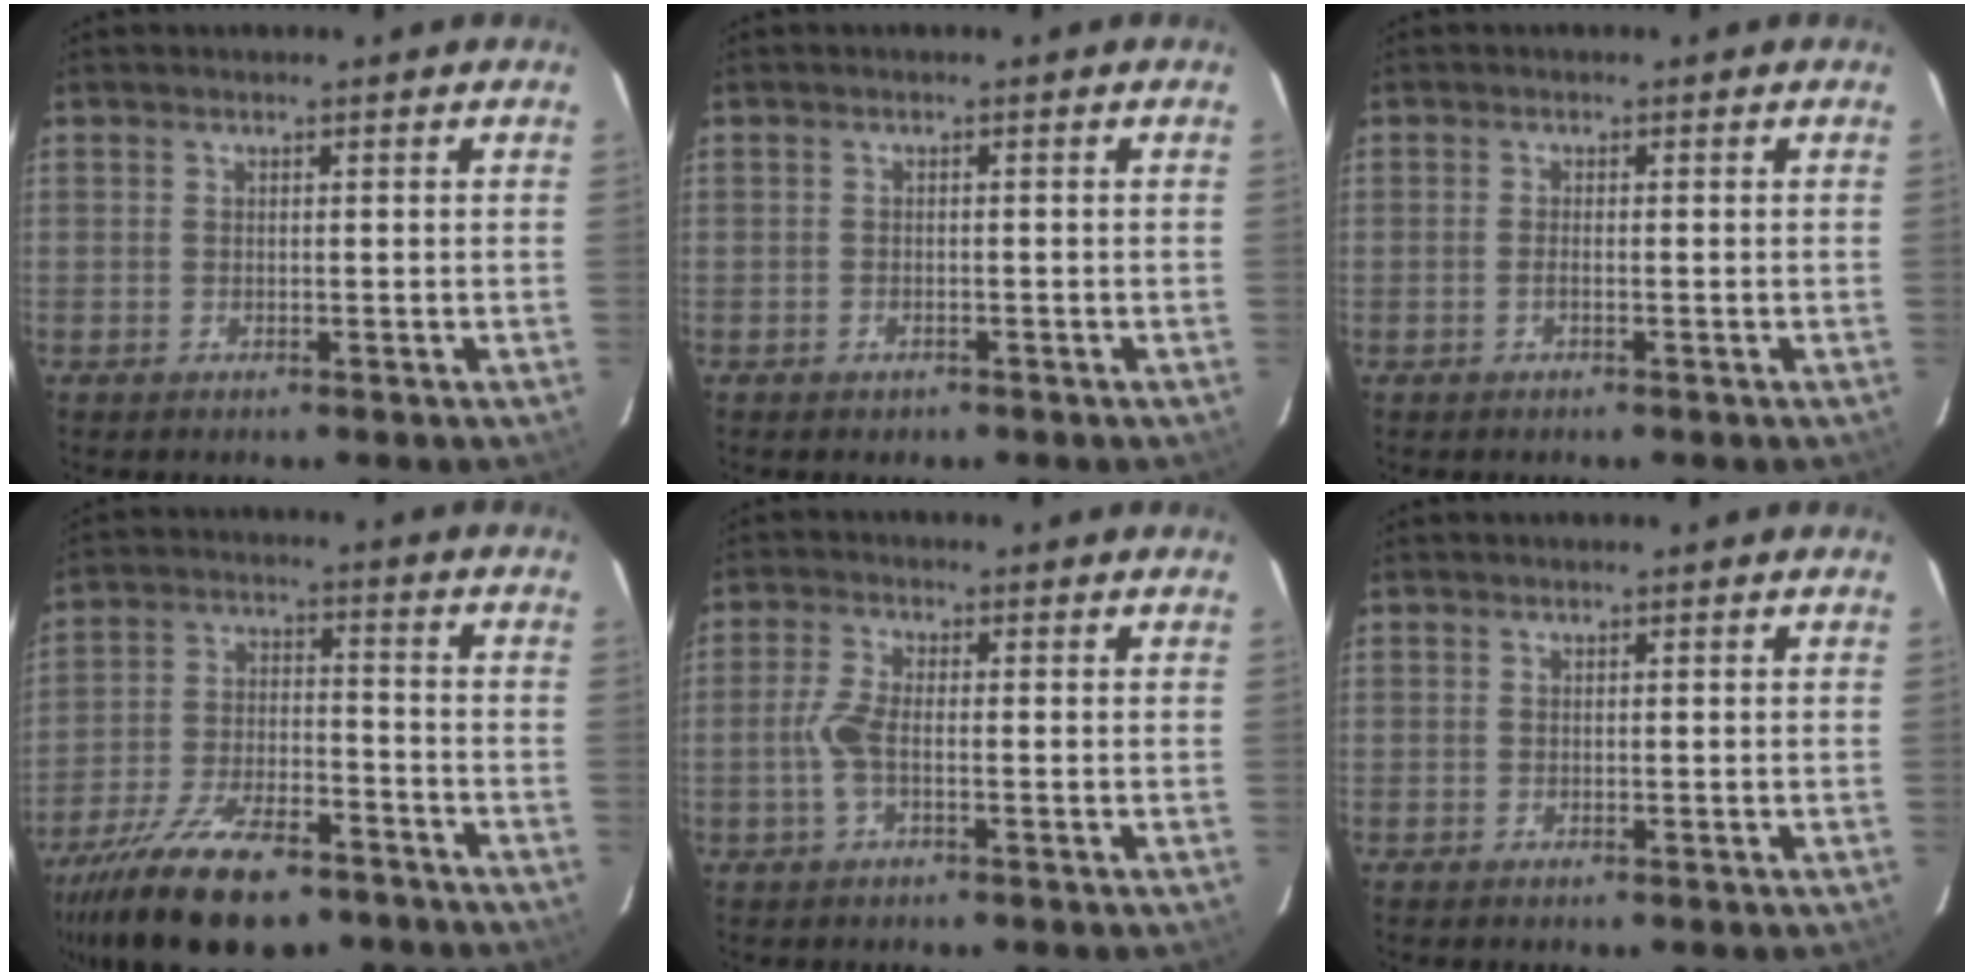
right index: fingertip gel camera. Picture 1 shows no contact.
{"total": 1.4, "force": [-0.9, 1.1, 0.3], "torque": [-0.007, 0.002, -0.008]}
{"total": 0.9, "force": [-0.4, 0.1, 0.8], "torque": [-0.018, 0.002, -0.008]}
{"total": 20.0, "force": [-14.7, 7.8, 11.1], "torque": [-0.224, -0.028, -0.236]}
{"total": 4.4, "force": [-1.1, 1.3, 4.1], "torque": [-0.094, 0.003, -0.023]}
{"total": 0.0}